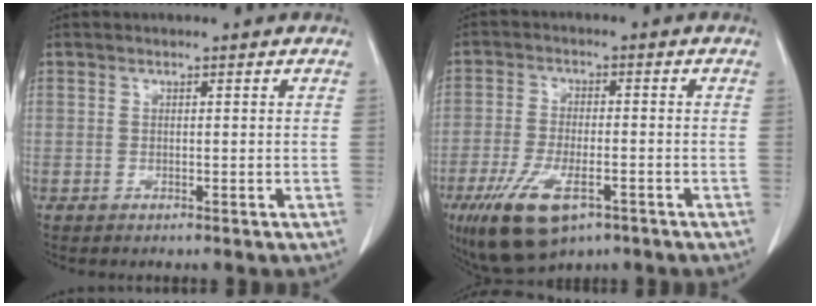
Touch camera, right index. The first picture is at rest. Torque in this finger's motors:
{"motor_torque": [1.36, -0.78, 0.58, 0.17]}